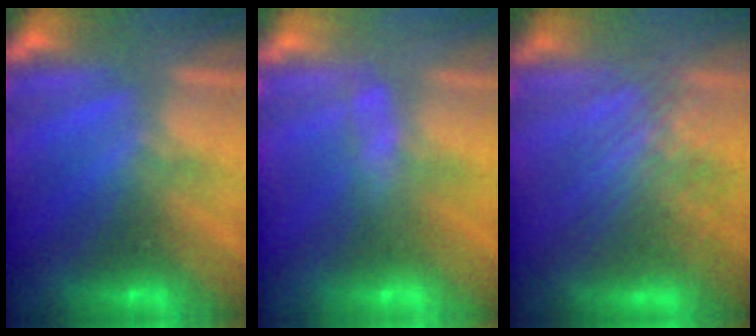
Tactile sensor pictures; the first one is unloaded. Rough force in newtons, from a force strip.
{"total": 2.6}
{"total": 3.1}